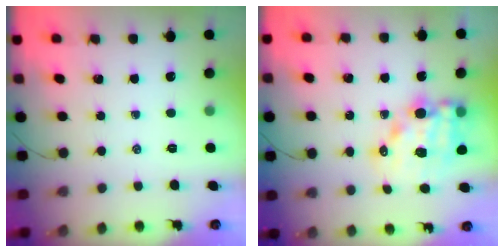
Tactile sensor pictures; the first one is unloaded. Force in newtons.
{"total": 14.4, "press": 14.0, "slide": 3.3}